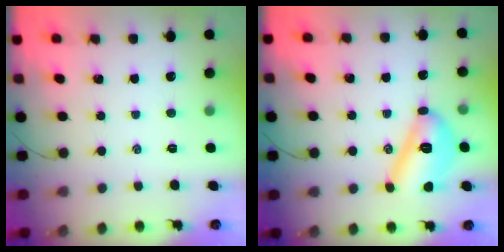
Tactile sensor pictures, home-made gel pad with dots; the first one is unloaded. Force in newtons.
{"total": 12.5, "press": 12.4, "slide": 1.7}